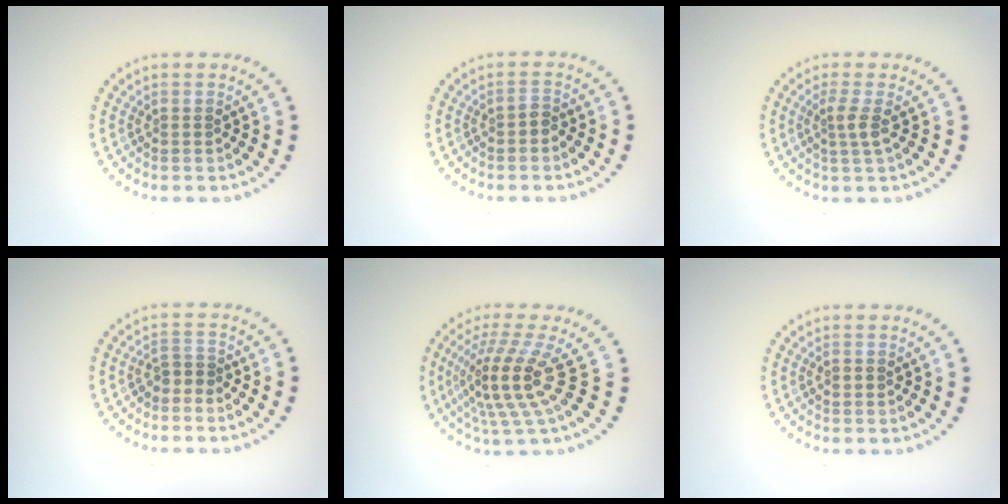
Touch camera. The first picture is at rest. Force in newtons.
{"total": 1.0, "press": 0.8, "slide": 0.6}
{"total": 1.8, "press": 1.3, "slide": 1.2}
{"total": 1.3, "press": 1.0, "slide": 0.8}
{"total": 5.1, "press": 3.6, "slide": 3.6}
{"total": 1.1, "press": 1.1, "slide": 0.2}